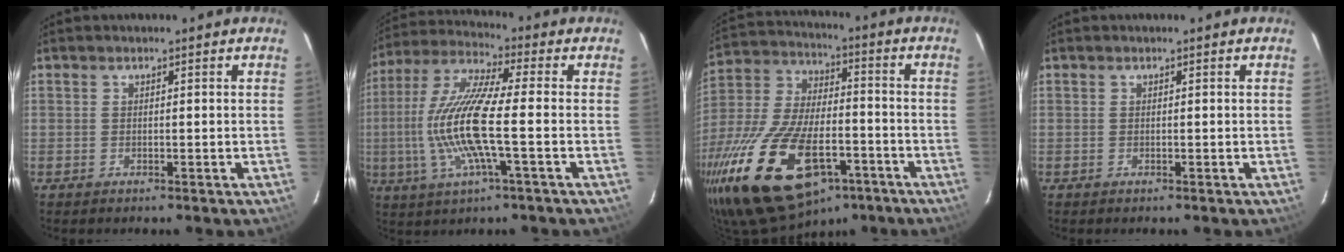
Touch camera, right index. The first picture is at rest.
{"total": 14.6, "force": [-2.2, 1.7, 14.3], "torque": [-0.292, -0.002, -0.045]}
{"total": 27.0, "force": [-13.9, 13.5, 18.8], "torque": [-0.393, -0.031, -0.225]}
{"total": 0.0}